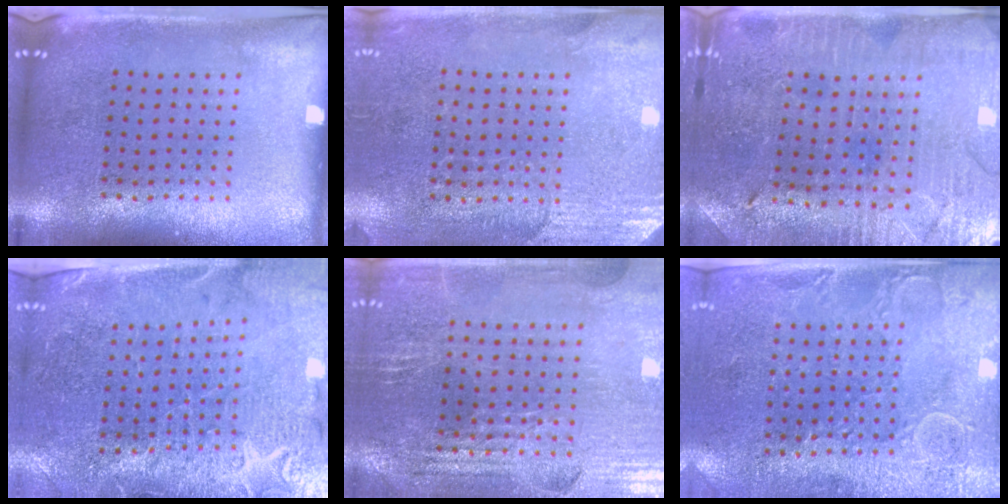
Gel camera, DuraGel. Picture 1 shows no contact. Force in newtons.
{"total": 2.7, "press": 2.4, "slide": 1.3}
{"total": 1.2, "press": 1.2, "slide": 0.2}
{"total": 3.3, "press": 3.1, "slide": 1.1}
{"total": 2.9, "press": 2.8, "slide": 0.5}
{"total": 2.7, "press": 2.6, "slide": 0.8}